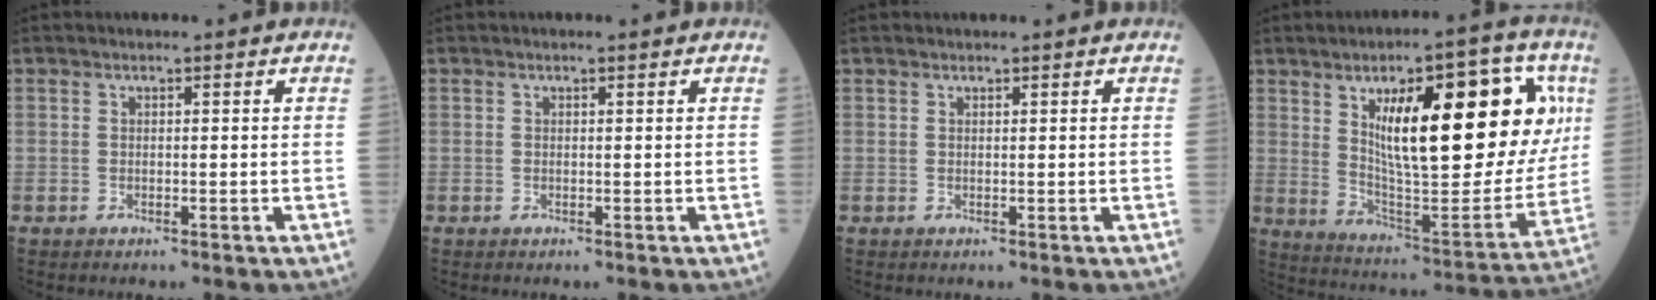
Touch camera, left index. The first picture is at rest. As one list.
[{"total": 0.0}, {"total": 0.6, "force": [0.6, 0.0, 0.2], "torque": [-0.003, 0.010, 0.012]}, {"total": 24.0, "force": [7.5, 6.6, 21.8], "torque": [-0.317, 0.004, 0.118]}]